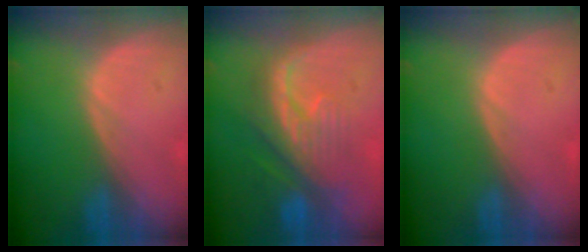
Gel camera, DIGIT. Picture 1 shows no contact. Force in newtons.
{"total": 8.3, "press": 8.2, "slide": 1.3}
{"total": 0.0}